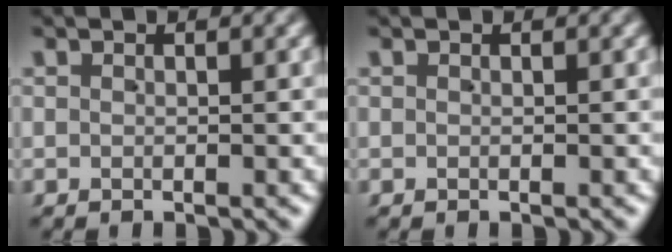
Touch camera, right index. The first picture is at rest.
{"total": 0.0}